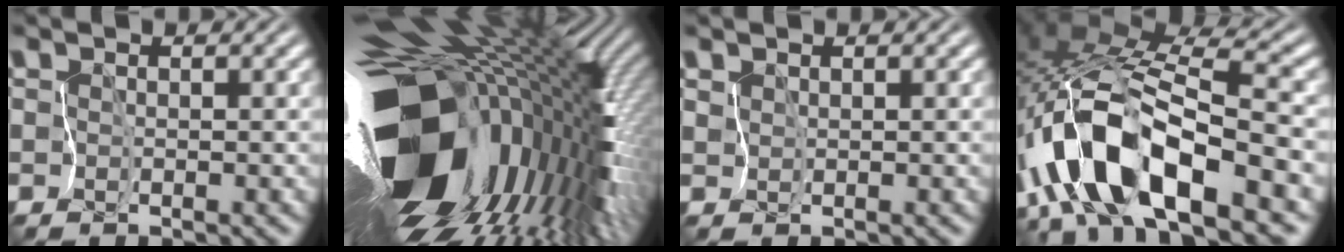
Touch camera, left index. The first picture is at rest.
{"total": 19.1, "force": [-2.5, 10.0, 16.1], "torque": [-0.305, -0.062, -0.022]}
{"total": 1.2, "force": [0.9, 0.7, 0.2], "torque": [-0.014, 0.006, 0.023]}
{"total": 11.2, "force": [-4.8, 4.4, 9.1], "torque": [-0.195, 0.004, -0.071]}